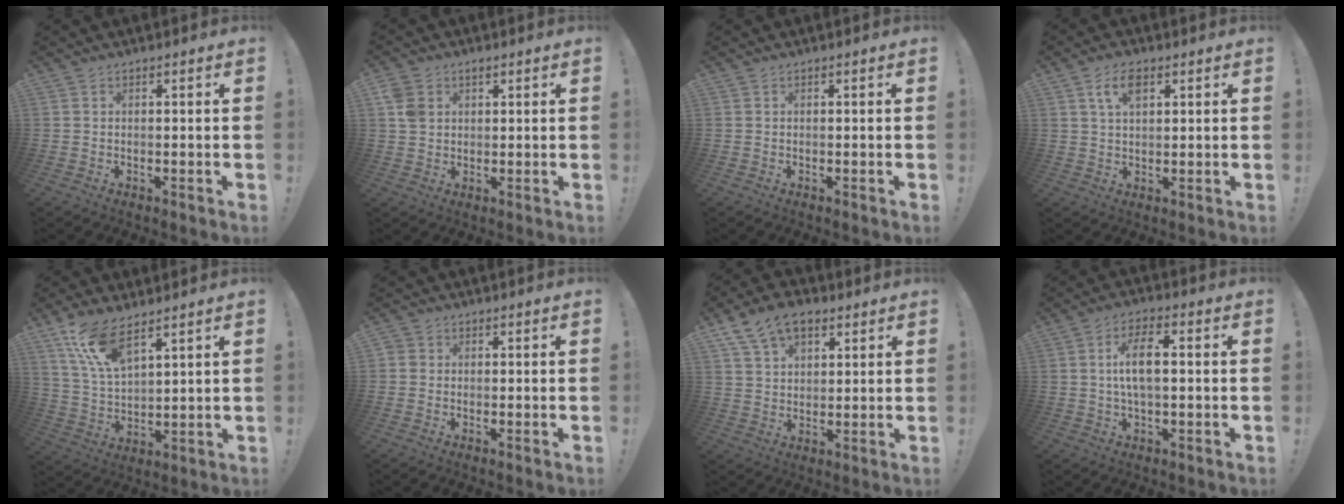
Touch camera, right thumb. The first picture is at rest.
{"total": 5.1, "force": [1.9, 4.0, 2.5], "torque": [-0.043, -0.001, 0.036]}
{"total": 0.0}
{"total": 6.0, "force": [2.6, 3.1, 4.5], "torque": [-0.081, 0.003, 0.046]}
{"total": 11.9, "force": [8.6, 4.0, 7.2], "torque": [-0.146, -0.040, 0.161]}
{"total": 1.7, "force": [0.0, 1.5, 0.7], "torque": [-0.012, 0.005, 0.000]}
{"total": 10.8, "force": [6.4, 6.7, 5.7], "torque": [-0.100, -0.020, 0.124]}
{"total": 8.5, "force": [0.8, 3.5, 7.7], "torque": [-0.137, 0.001, 0.010]}